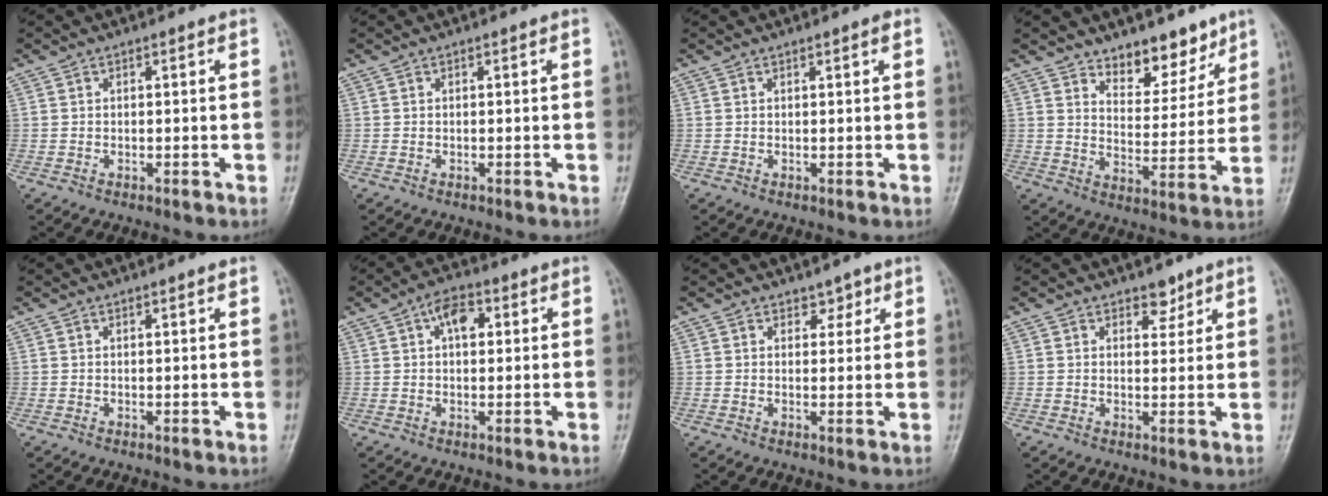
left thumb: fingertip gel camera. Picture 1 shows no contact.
{"total": 0.0}
{"total": 0.9, "force": [0.5, 0.2, 0.7], "torque": [-0.009, -0.001, 0.006]}
{"total": 9.1, "force": [7.1, 4.4, 3.7], "torque": [-0.018, -0.054, 0.117]}
{"total": 0.6, "force": [0.5, 0.1, 0.3], "torque": [-0.005, -0.003, 0.007]}
{"total": 5.5, "force": [1.7, 3.2, 4.1], "torque": [-0.056, 0.005, 0.020]}
{"total": 2.3, "force": [1.6, 1.5, 0.7], "torque": [0.013, -0.008, 0.019]}
{"total": 2.8, "force": [2.1, 1.6, 1.1], "torque": [0.004, -0.013, 0.030]}